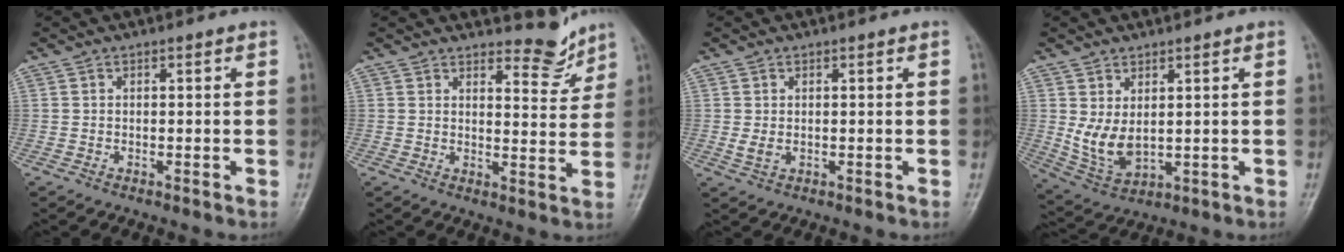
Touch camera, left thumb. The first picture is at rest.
{"total": 5.5, "force": [5.0, 1.9, 1.4], "torque": [0.001, -0.049, 0.069]}
{"total": 2.4, "force": [0.0, 1.6, 1.8], "torque": [-0.036, -0.004, 0.003]}
{"total": 7.2, "force": [1.1, 4.3, 5.6], "torque": [-0.099, -0.013, 0.042]}